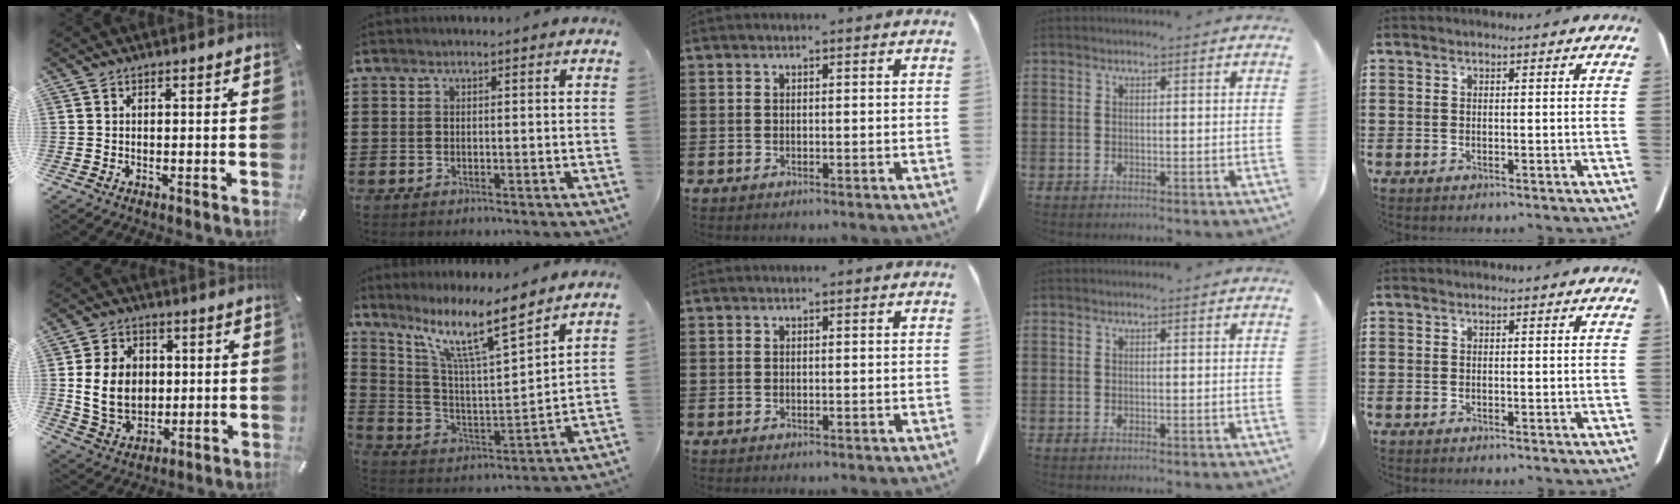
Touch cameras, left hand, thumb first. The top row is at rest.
{"thumb": {"total": 11.5, "force": [0.8, 9.5, 6.6], "torque": [-0.137, 0.012, 0.017]}, "index": {"total": 11.6, "force": [8.5, 1.6, 7.7], "torque": [-0.167, -0.040, 0.143]}}